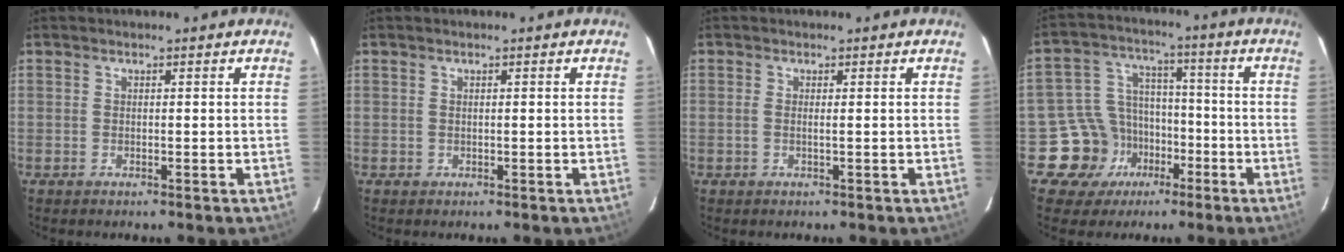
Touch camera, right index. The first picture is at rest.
{"total": 0.0}
{"total": 0.8, "force": [0.0, -0.2, 0.8], "torque": [-0.018, -0.002, -0.003]}
{"total": 10.9, "force": [-5.7, 9.2, 1.6], "torque": [-0.051, 0.043, -0.083]}